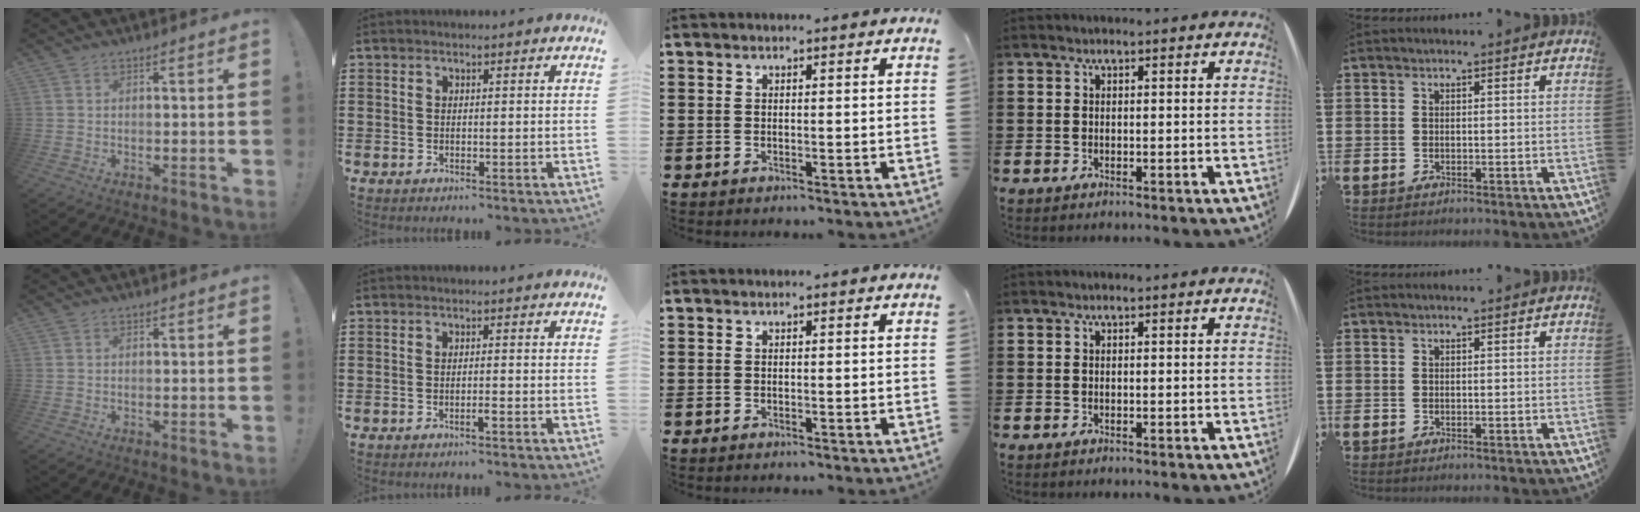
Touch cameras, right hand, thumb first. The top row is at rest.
{"index": {"total": 1.1, "force": [-0.7, -0.1, 0.8], "torque": [-0.016, -0.003, -0.012]}}